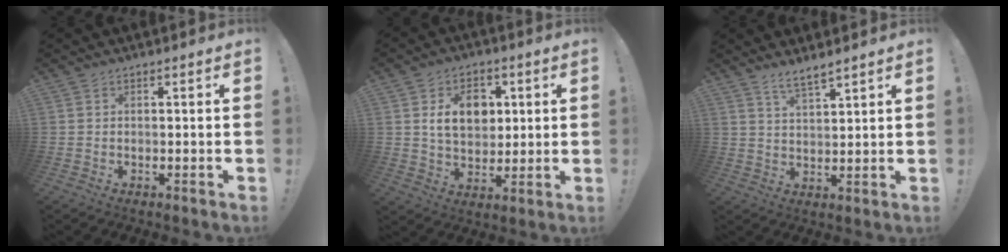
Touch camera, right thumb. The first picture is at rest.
{"total": 12.0, "force": [3.5, 9.1, 7.0], "torque": [-0.097, -0.002, 0.067]}
{"total": 5.1, "force": [4.5, 0.8, 2.3], "torque": [-0.047, -0.027, 0.081]}